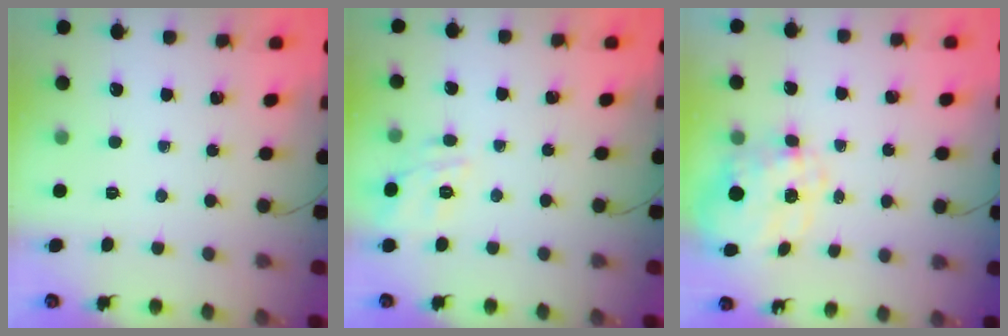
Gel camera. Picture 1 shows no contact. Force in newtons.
{"total": 10.7, "press": 10.7, "slide": 1.3}
{"total": 9.3, "press": 9.2, "slide": 1.4}